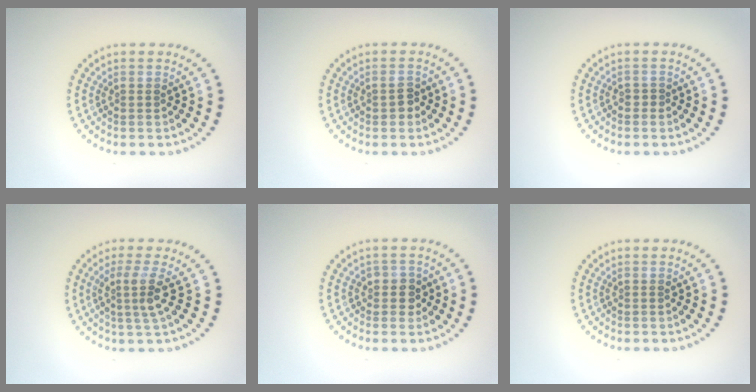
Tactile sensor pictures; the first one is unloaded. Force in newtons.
{"total": 1.4, "press": 1.4, "slide": 0.1}
{"total": 0.6, "press": 0.3, "slide": 0.4}
{"total": 2.7, "press": 2.0, "slide": 1.7}
{"total": 1.9, "press": 1.7, "slide": 0.9}
{"total": 0.0}